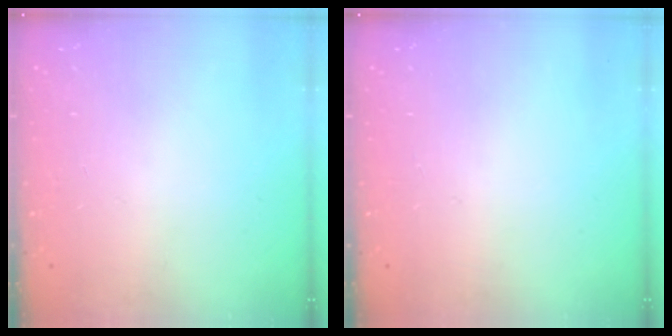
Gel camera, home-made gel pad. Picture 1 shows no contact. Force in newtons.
{"total": 0.0}